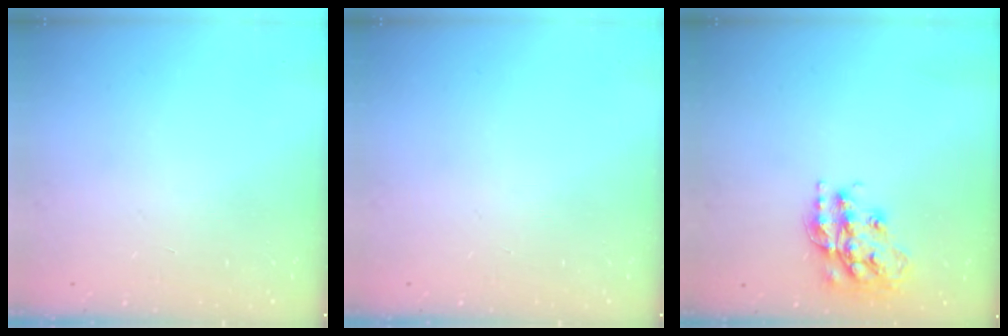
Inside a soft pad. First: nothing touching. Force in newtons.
{"total": 0.0}
{"total": 15.2, "press": 15.2, "slide": 0.8}